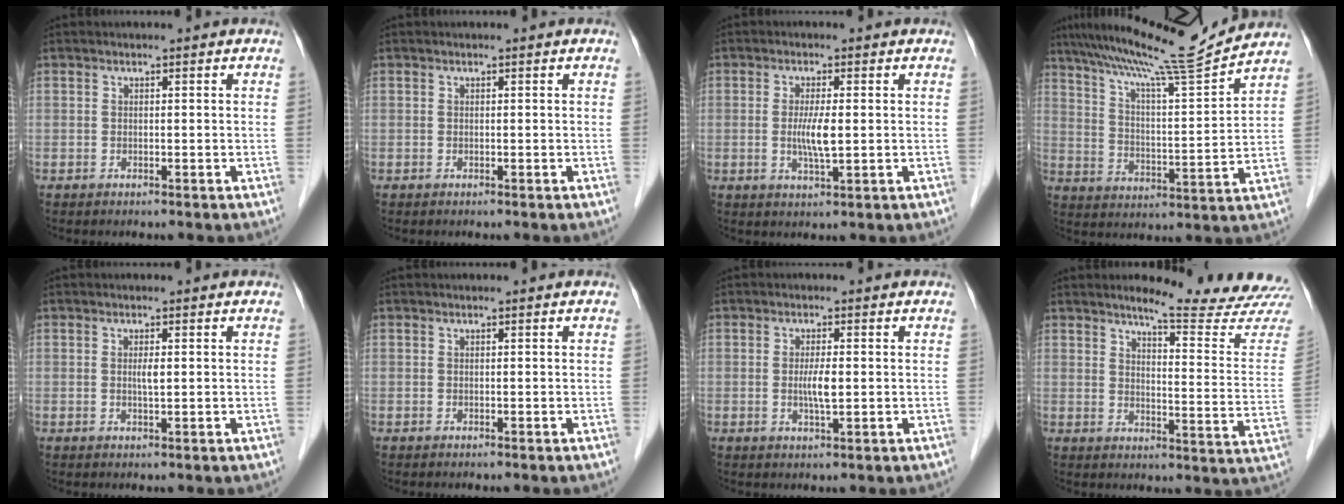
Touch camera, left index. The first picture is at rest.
{"total": 0.0}
{"total": 4.0, "force": [-0.1, 0.6, 4.0], "torque": [-0.081, -0.006, 0.000]}
{"total": 15.4, "force": [14.1, -1.5, 6.1], "torque": [-0.111, -0.013, 0.220]}
{"total": 1.4, "force": [0.2, 0.1, 1.4], "torque": [-0.028, 0.000, 0.002]}
{"total": 0.0}
{"total": 3.0, "force": [-0.1, 0.4, 3.0], "torque": [-0.060, -0.004, -0.001]}
{"total": 16.0, "force": [15.1, -1.1, 5.1], "torque": [-0.070, -0.107, 0.171]}